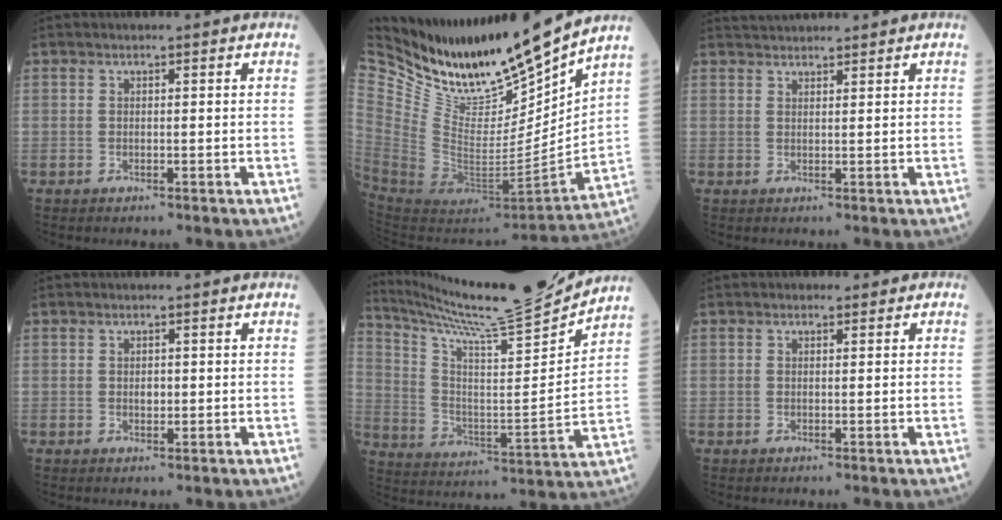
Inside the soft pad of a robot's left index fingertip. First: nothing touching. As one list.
[{"total": 19.9, "force": [18.4, 2.4, 7.1], "torque": [-0.148, -0.076, 0.334]}, {"total": 3.3, "force": [3.3, 0.0, 0.5], "torque": [-0.013, 0.031, 0.063]}, {"total": 1.0, "force": [0.1, 0.7, 0.7], "torque": [-0.013, 0.001, 0.002]}, {"total": 19.0, "force": [18.0, -2.0, 5.9], "torque": [-0.127, -0.056, 0.290]}, {"total": 0.6, "force": [0.3, 0.5, 0.1], "torque": [-0.001, 0.001, 0.001]}]